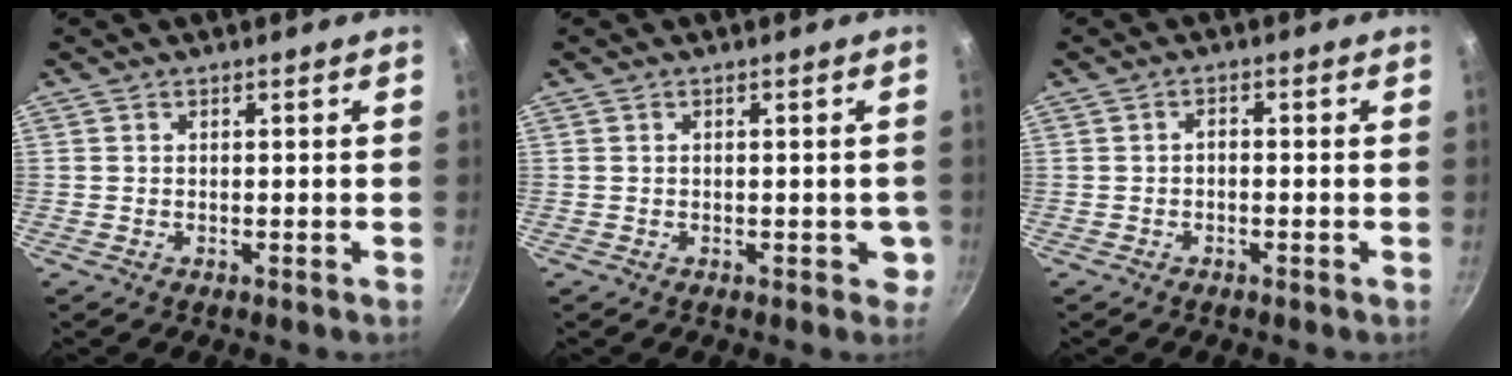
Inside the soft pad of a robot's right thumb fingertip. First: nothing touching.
{"total": 2.5, "force": [-0.4, 1.8, 1.7], "torque": [-0.001, 0.005, -0.006]}
{"total": 1.3, "force": [-0.7, 0.7, 0.9], "torque": [-0.015, 0.010, -0.014]}